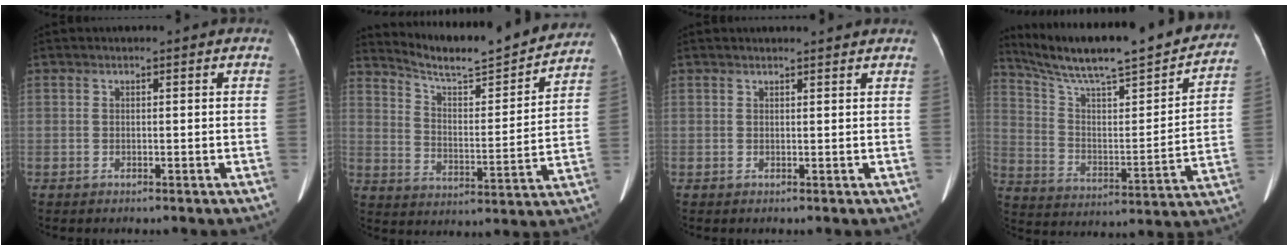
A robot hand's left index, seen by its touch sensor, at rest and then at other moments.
{"total": 16.9, "force": [16.1, 1.0, 5.0], "torque": [-0.087, -0.027, 0.230]}
{"total": 2.4, "force": [2.4, 0.3, 0.4], "torque": [-0.012, 0.010, 0.026]}
{"total": 27.5, "force": [23.8, 3.6, 13.4], "torque": [-0.217, -0.029, 0.339]}